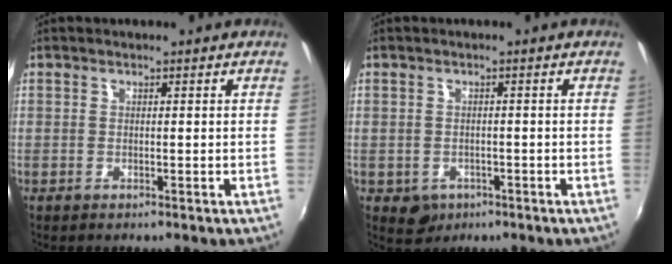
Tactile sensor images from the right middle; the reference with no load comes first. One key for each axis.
{"total": 3.6, "fx": -1.4, "fy": 3.1, "fz": 1.2, "tx": -0.029, "ty": -0.004, "tz": -0.013}